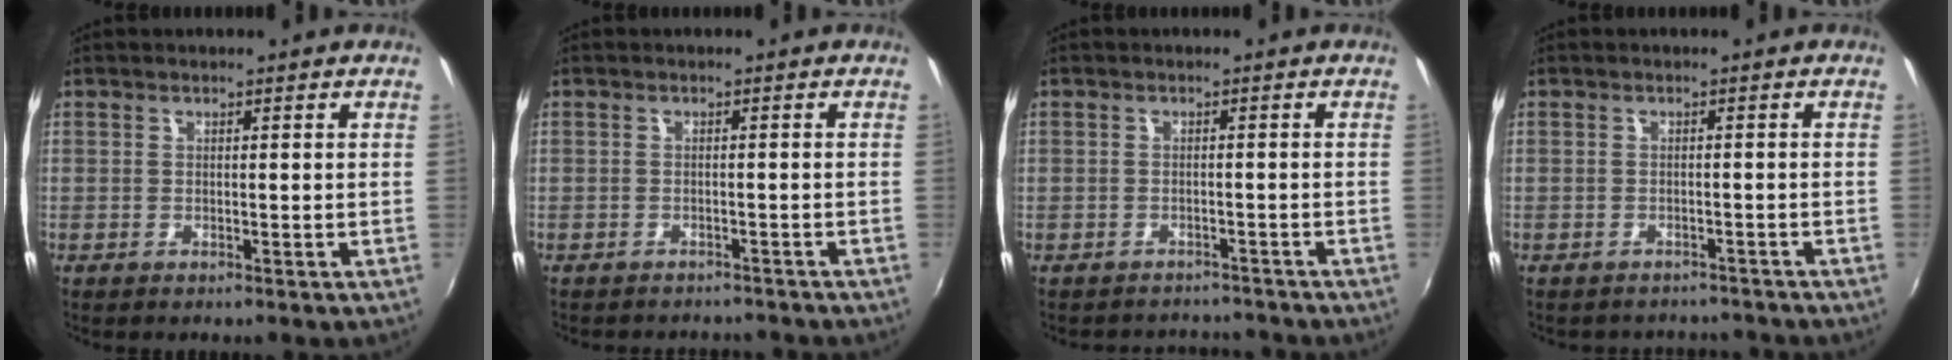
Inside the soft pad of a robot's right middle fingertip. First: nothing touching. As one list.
[{"total": 4.2, "force": [-3.7, 1.8, 0.7], "torque": [-0.019, 0.000, -0.051]}, {"total": 5.0, "force": [-4.2, 2.8, 0.2], "torque": [-0.004, 0.021, -0.060]}, {"total": 5.6, "force": [-5.1, 2.2, 0.9], "torque": [-0.022, -0.003, -0.064]}]